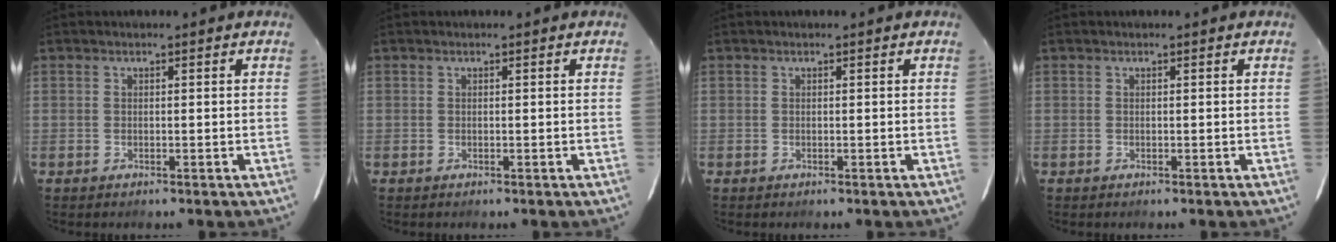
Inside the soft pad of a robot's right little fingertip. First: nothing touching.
{"total": 0.0}
{"total": 0.0}
{"total": 0.0}